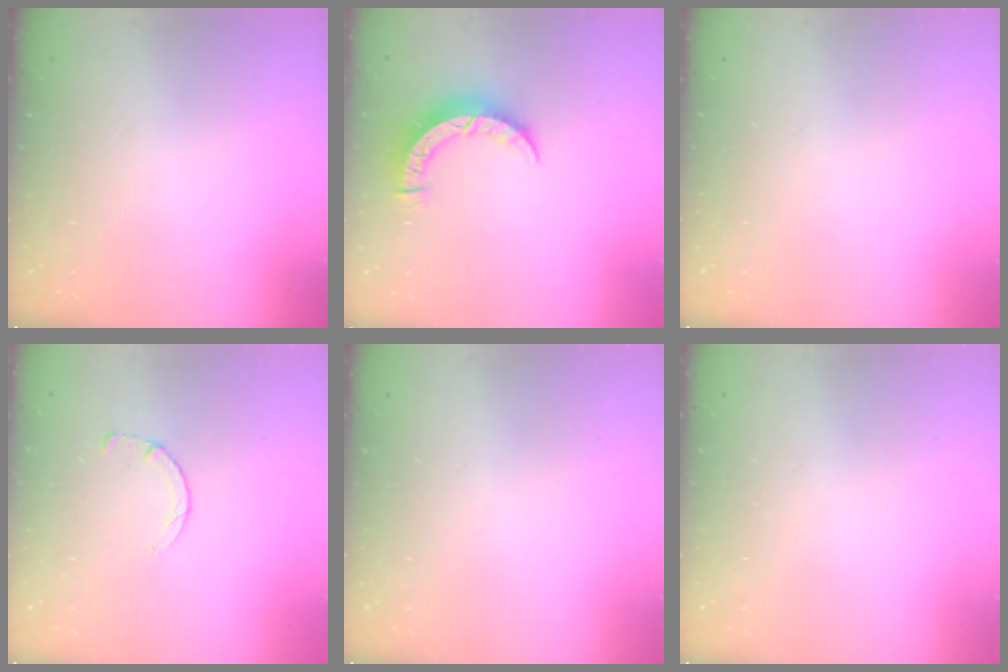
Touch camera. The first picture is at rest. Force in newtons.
{"total": 6.3, "press": 6.3, "slide": 0.6}
{"total": 0.0}
{"total": 2.5, "press": 2.5, "slide": 0.3}
{"total": 0.0}
{"total": 2.6, "press": 2.6, "slide": 0.2}